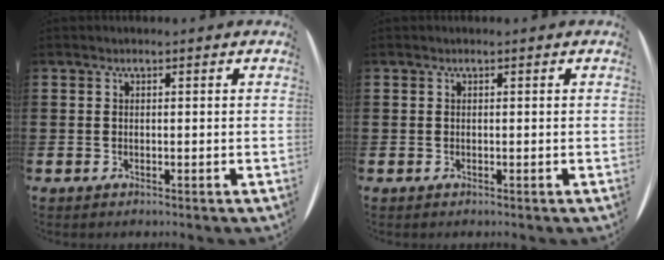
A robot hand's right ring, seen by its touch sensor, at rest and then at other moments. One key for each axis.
{"total": 0.0}